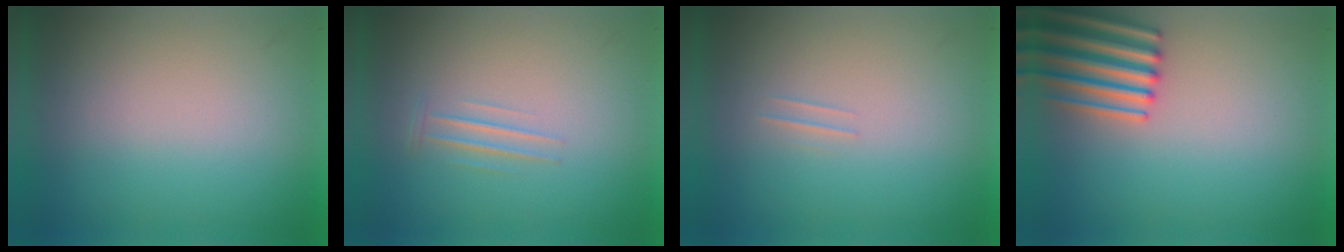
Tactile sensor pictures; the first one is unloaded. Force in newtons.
{"total": 1.2}
{"total": 1.1}
{"total": 4.3}